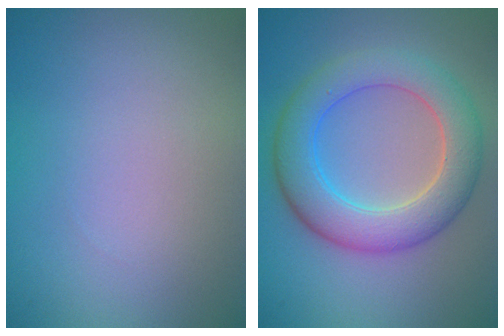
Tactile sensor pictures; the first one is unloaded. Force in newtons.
{"total": 6.7, "press": 6.7, "slide": 0.1}